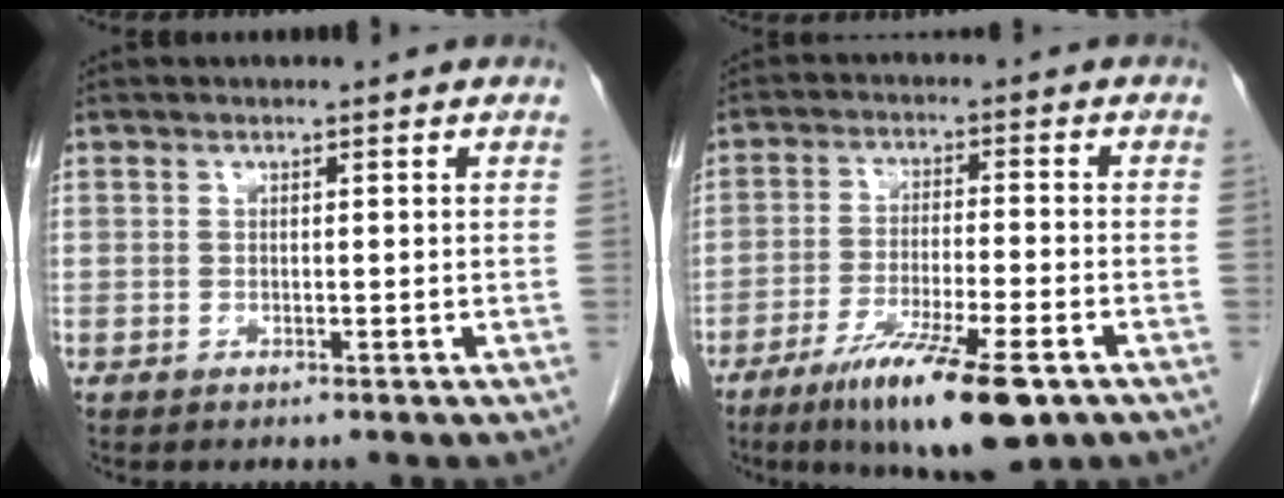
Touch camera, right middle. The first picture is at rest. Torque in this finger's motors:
{"motor_torque": [1.12, -1.02, 0.61, 0.12]}